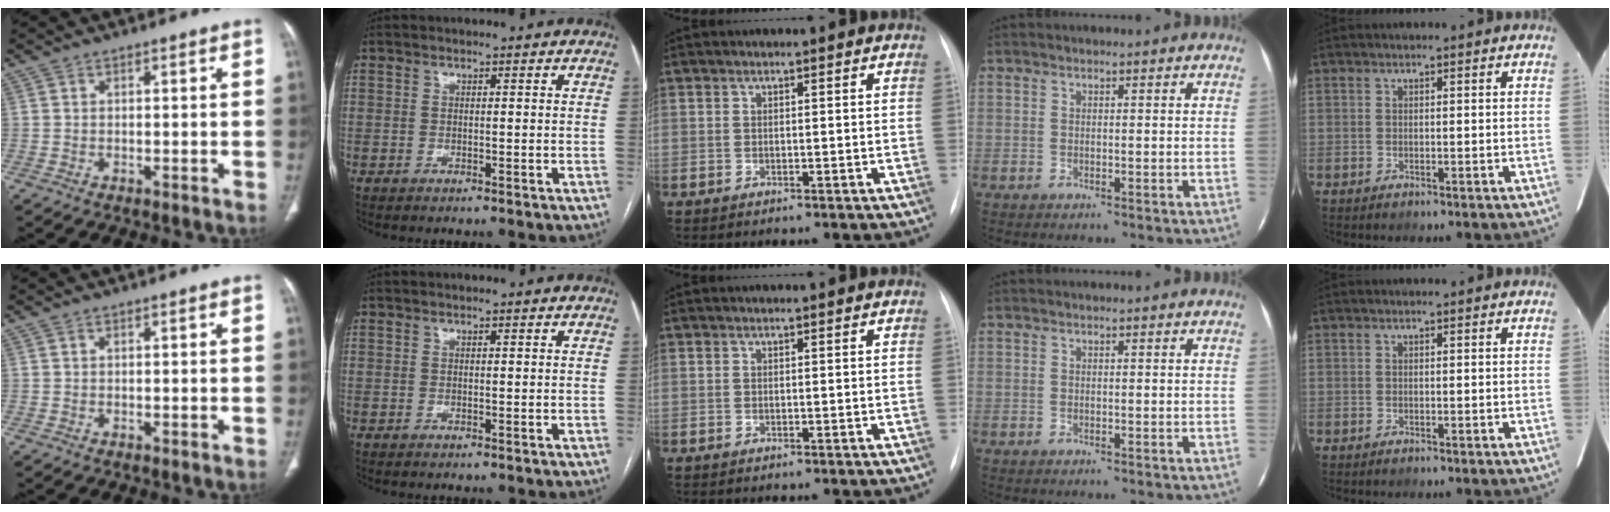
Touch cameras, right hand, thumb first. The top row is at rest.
{}